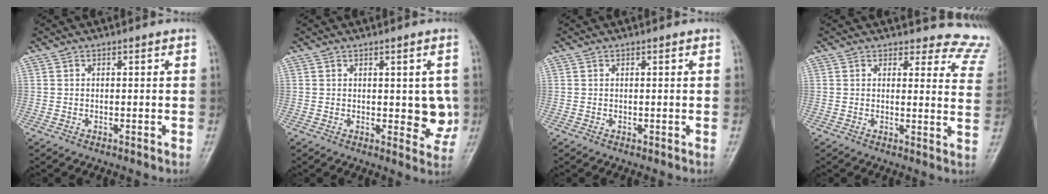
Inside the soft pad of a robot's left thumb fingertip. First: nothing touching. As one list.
[{"total": 6.8, "force": [0.0, 3.3, 5.9], "torque": [-0.037, -0.007, 0.003]}, {"total": 0.0}, {"total": 11.9, "force": [11.4, 3.3, -0.5], "torque": [0.071, -0.108, 0.082]}]